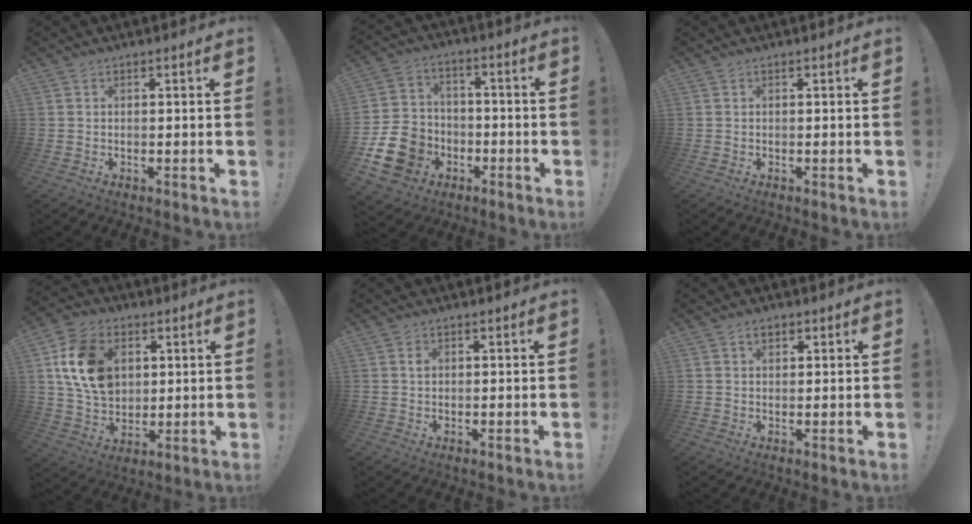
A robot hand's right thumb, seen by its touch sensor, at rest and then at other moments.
{"total": 16.8, "force": [-6.1, 13.5, 7.8], "torque": [-0.140, 0.046, -0.097]}
{"total": 0.0}
{"total": 17.0, "force": [4.7, 12.6, 10.3], "torque": [-0.180, -0.006, 0.095]}
{"total": 1.0, "force": [0.4, 0.8, 0.5], "torque": [-0.009, 0.001, 0.007]}
{"total": 2.4, "force": [1.2, 1.6, 1.4], "torque": [-0.023, 0.003, 0.021]}